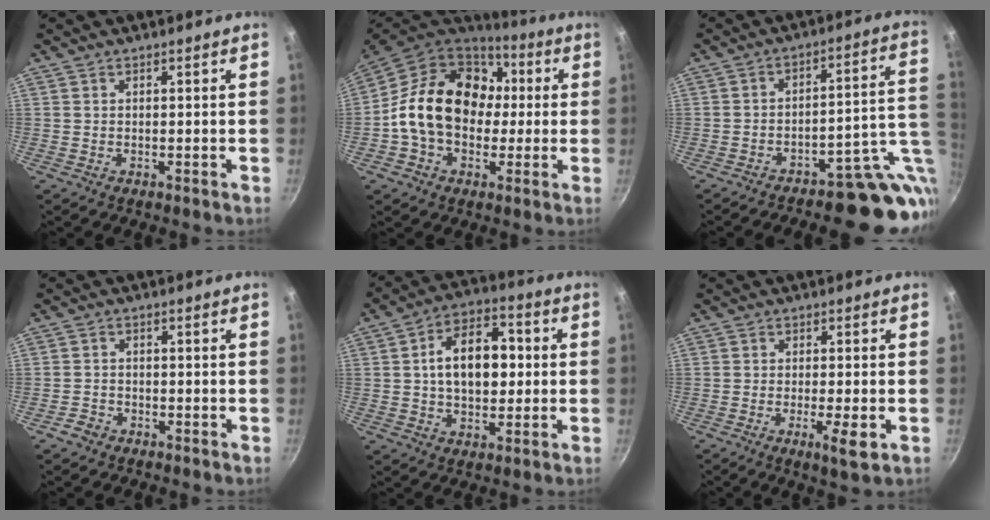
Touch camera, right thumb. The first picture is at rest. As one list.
[{"total": 21.4, "force": [1.0, 16.1, 14.1], "torque": [-0.216, 0.044, 0.009]}, {"total": 14.8, "force": [-6.9, 6.8, 11.2], "torque": [-0.071, 0.048, -0.097]}, {"total": 2.4, "force": [-1.6, 1.7, 0.5], "torque": [-0.006, 0.021, -0.028]}, {"total": 13.8, "force": [1.0, 8.9, 10.5], "torque": [-0.130, 0.023, 0.007]}, {"total": 4.7, "force": [-1.6, 0.7, 4.4], "torque": [-0.082, 0.000, -0.025]}]